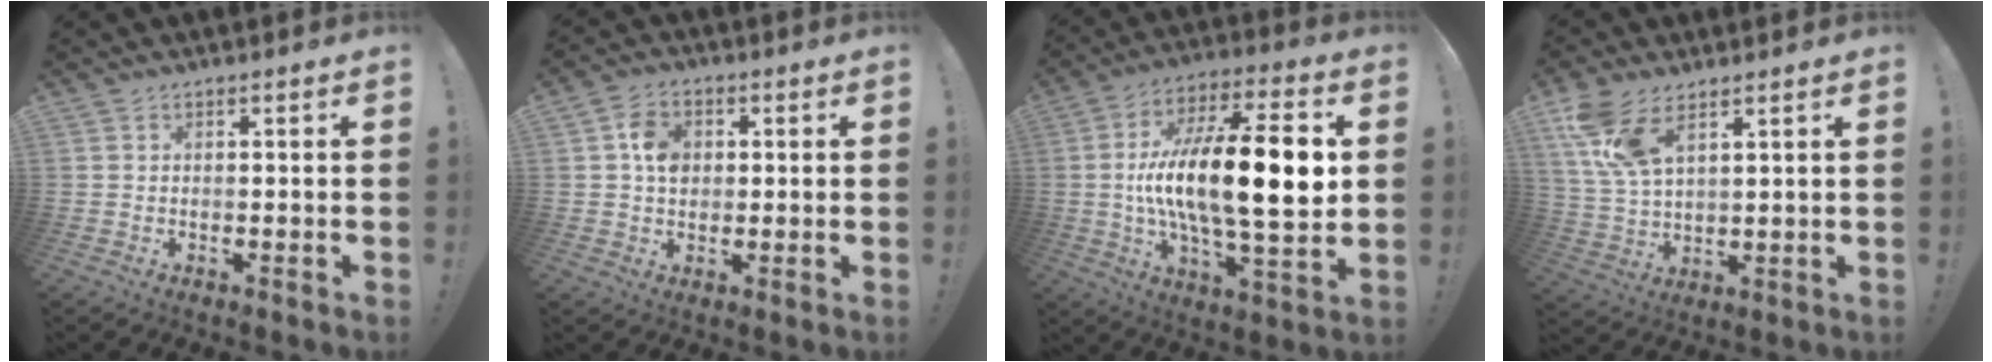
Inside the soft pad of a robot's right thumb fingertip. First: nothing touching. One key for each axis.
{"total": 7.3, "fx": 1.1, "fy": 5.8, "fz": 4.4, "tx": -0.061, "ty": 0.009, "tz": 0.022}
{"total": 23.4, "fx": 0.9, "fy": 7.2, "fz": 22.3, "tx": -0.369, "ty": -0.003, "tz": 0.011}
{"total": 10.6, "fx": 6.4, "fy": 4.6, "fz": 7.1, "tx": -0.145, "ty": -0.019, "tz": 0.123}